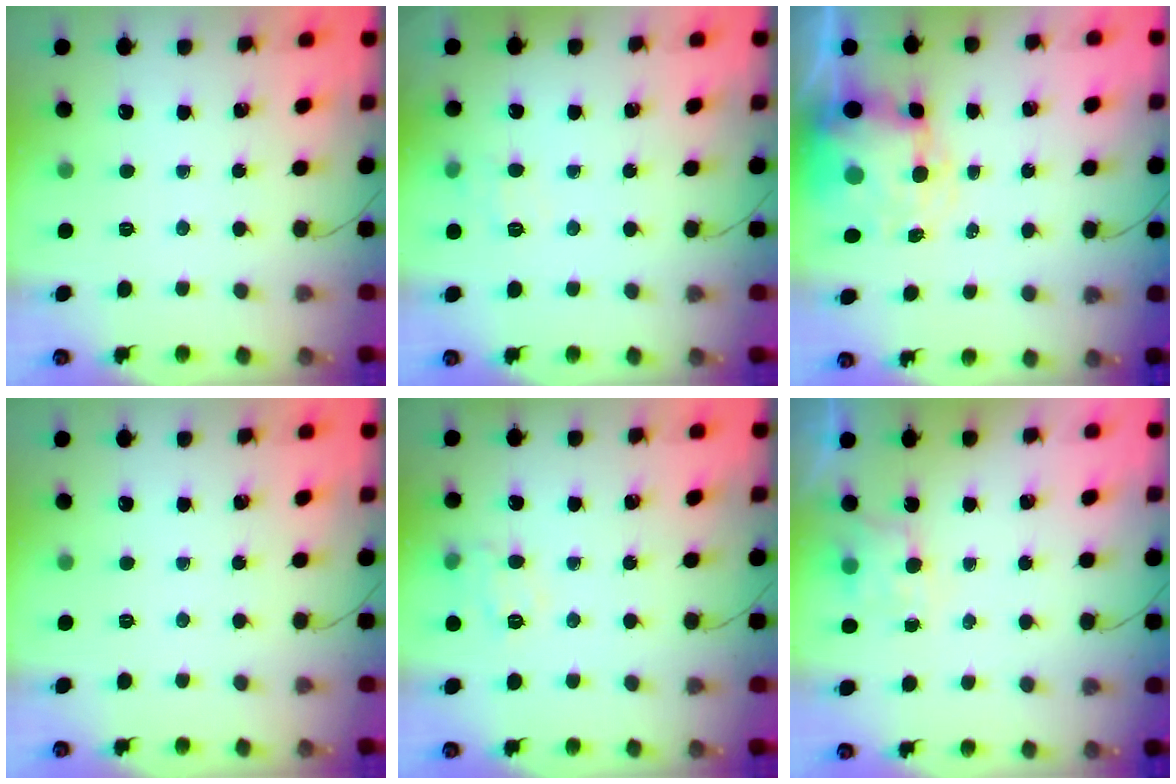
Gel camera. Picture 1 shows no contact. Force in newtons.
{"total": 5.0, "press": 4.6, "slide": 1.9}
{"total": 8.9, "press": 8.7, "slide": 2.0}
{"total": 0.0}
{"total": 9.4, "press": 9.4, "slide": 1.1}
{"total": 4.3, "press": 4.3, "slide": 0.7}